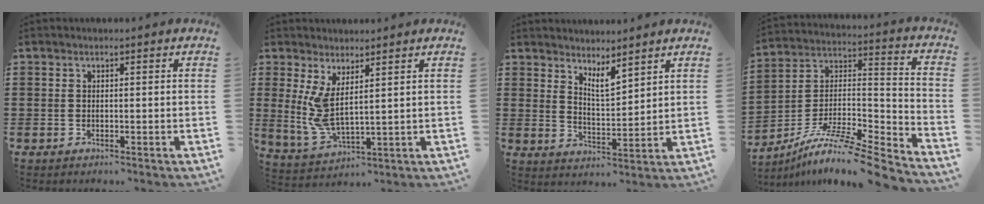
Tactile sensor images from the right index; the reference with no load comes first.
{"total": 5.7, "force": [2.4, 1.6, 4.9], "torque": [-0.130, -0.021, 0.038]}
{"total": 4.2, "force": [3.8, 0.6, 1.7], "torque": [-0.041, -0.010, 0.069]}
{"total": 10.1, "force": [-8.3, 0.9, 5.6], "torque": [-0.096, 0.004, -0.165]}